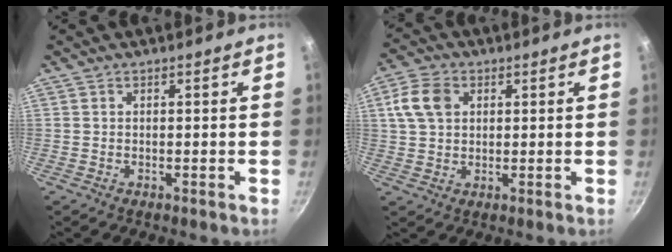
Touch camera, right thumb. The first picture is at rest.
{"total": 7.8, "force": [2.2, 5.7, 4.8], "torque": [-0.079, 0.006, 0.036]}